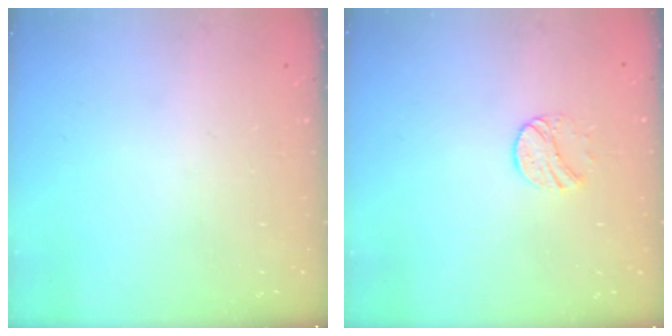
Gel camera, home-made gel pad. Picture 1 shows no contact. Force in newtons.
{"total": 7.6, "press": 7.6, "slide": 0.6}